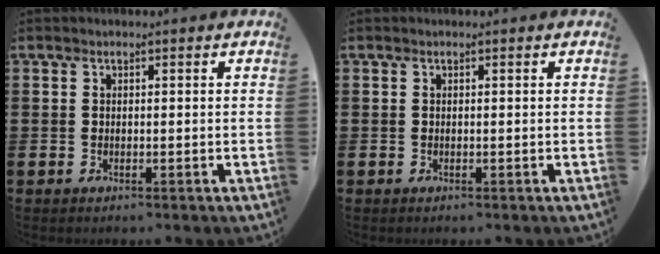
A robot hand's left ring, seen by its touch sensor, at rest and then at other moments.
{"total": 0.0}